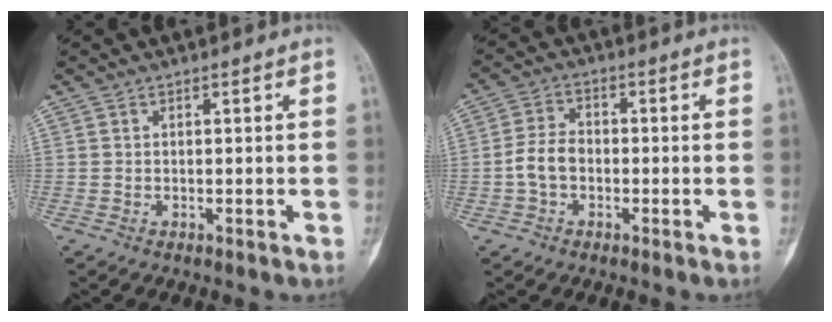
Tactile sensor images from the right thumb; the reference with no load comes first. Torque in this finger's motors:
{"motor_torque": [1.00, 1.06, 0.51, -0.34, 0.03]}